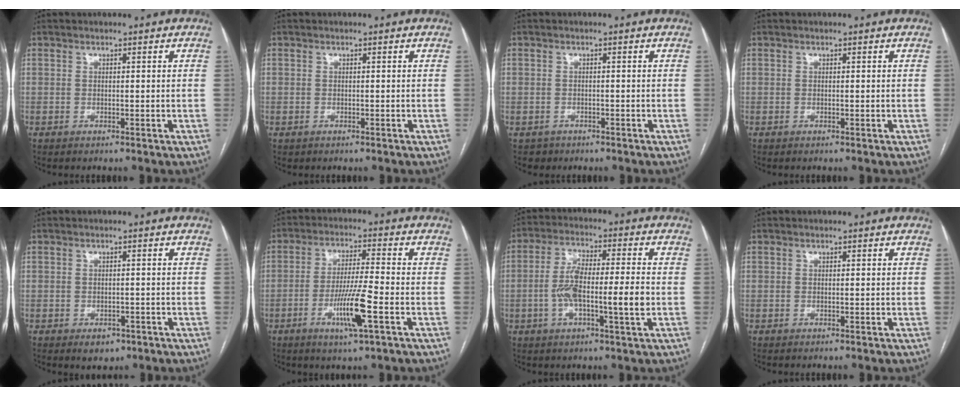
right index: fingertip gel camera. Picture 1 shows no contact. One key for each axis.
{"total": 0.6, "fx": -0.2, "fy": 0.6, "fz": 0.0, "tx": -0.002, "ty": 0.006, "tz": -0.004}
{"total": 2.2, "fx": -1.2, "fy": 1.9, "fz": -0.2, "tx": -0.003, "ty": 0.008, "tz": -0.018}
{"total": 0.0}
{"total": 2.8, "fx": -1.6, "fy": 1.8, "fz": 1.4, "tx": -0.015, "ty": 0.001, "tz": -0.009}
{"total": 8.9, "fx": -3.3, "fy": 0.0, "fz": 8.3, "tx": -0.158, "ty": -0.011, "tz": -0.061}
{"total": 10.3, "fx": -1.8, "fy": 1.4, "fz": 10.0, "tx": -0.188, "ty": 0.015, "tz": -0.034}
{"total": 0.0}